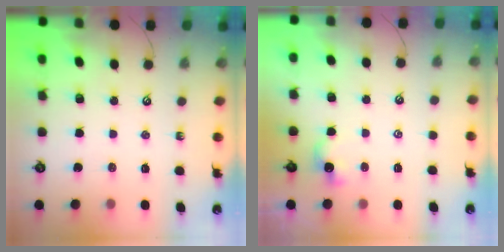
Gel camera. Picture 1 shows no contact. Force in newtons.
{"total": 2.6, "press": 2.6, "slide": 0.0}